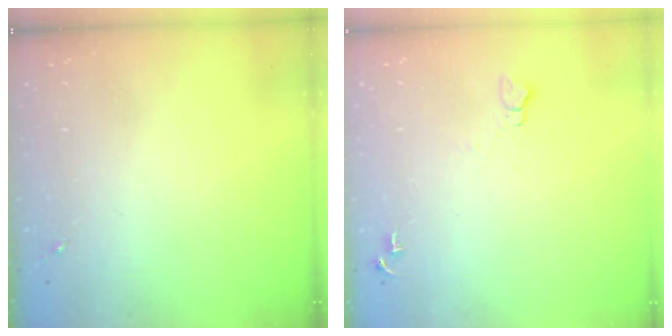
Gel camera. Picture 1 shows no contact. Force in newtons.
{"total": 5.7, "press": 5.7, "slide": 0.7}